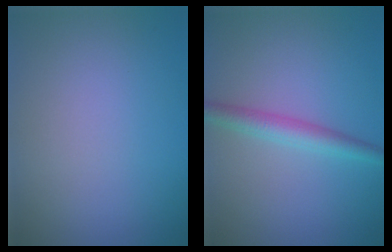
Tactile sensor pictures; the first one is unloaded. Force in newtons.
{"total": 2.6, "press": 2.6, "slide": 0.0}